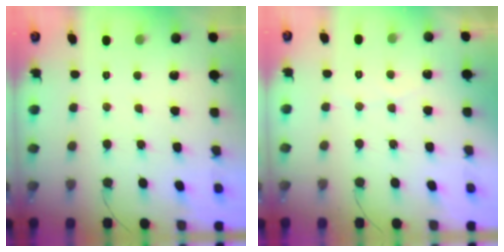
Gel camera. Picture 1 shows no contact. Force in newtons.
{"total": 2.4, "press": 2.4, "slide": 0.1}